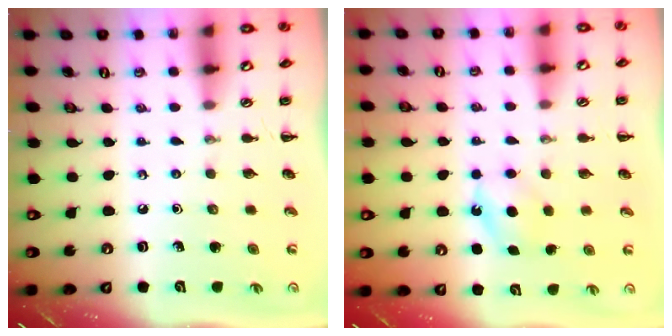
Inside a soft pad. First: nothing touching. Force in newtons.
{"total": 5.5, "press": 5.3, "slide": 1.7}